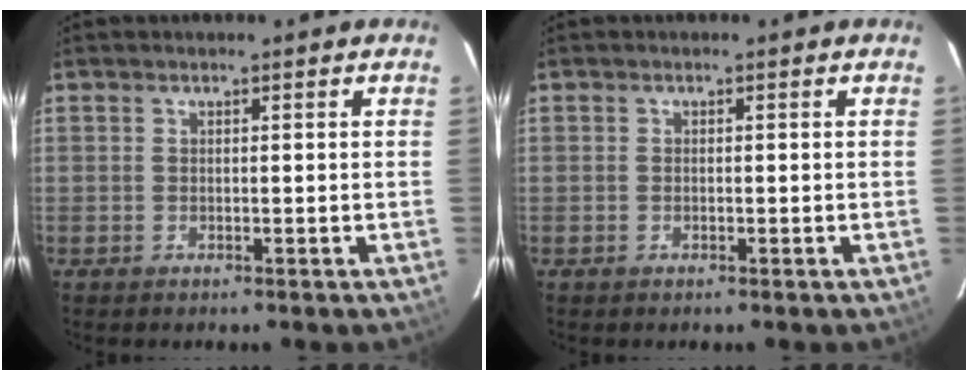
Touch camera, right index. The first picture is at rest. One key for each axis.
{"total": 0.0}